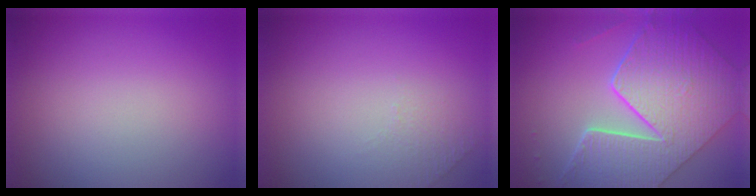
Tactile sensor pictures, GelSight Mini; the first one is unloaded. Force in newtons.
{"total": 1.0, "press": 0.5, "slide": 0.9}
{"total": 9.2, "press": 6.8, "slide": 6.2}